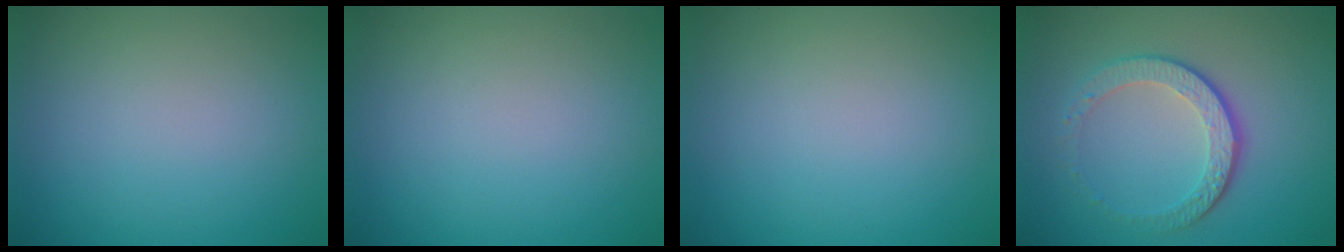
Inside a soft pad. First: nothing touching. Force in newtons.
{"total": 0.0}
{"total": 0.0}
{"total": 4.1, "press": 3.0, "slide": 2.8}